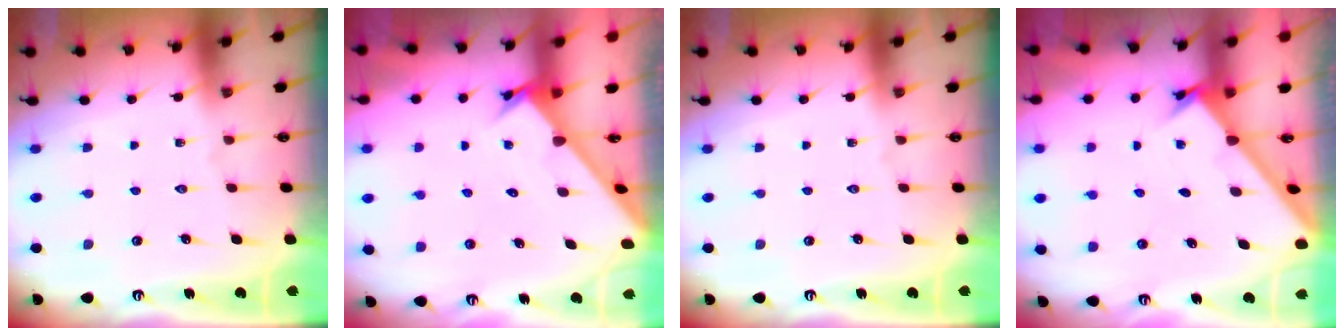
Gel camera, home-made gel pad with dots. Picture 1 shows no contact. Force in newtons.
{"total": 2.7, "press": 2.6, "slide": 0.3}
{"total": 0.0}
{"total": 1.7, "press": 1.7, "slide": 0.1}